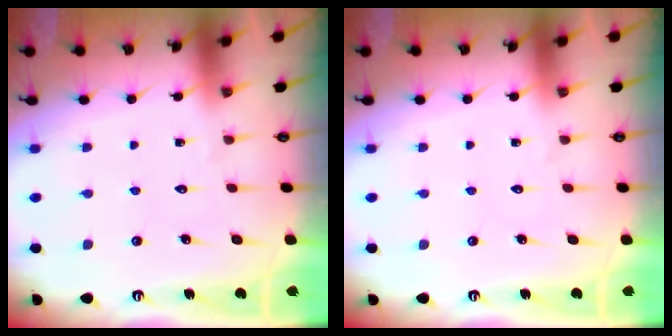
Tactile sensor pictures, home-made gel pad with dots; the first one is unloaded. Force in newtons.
{"total": 0.0}